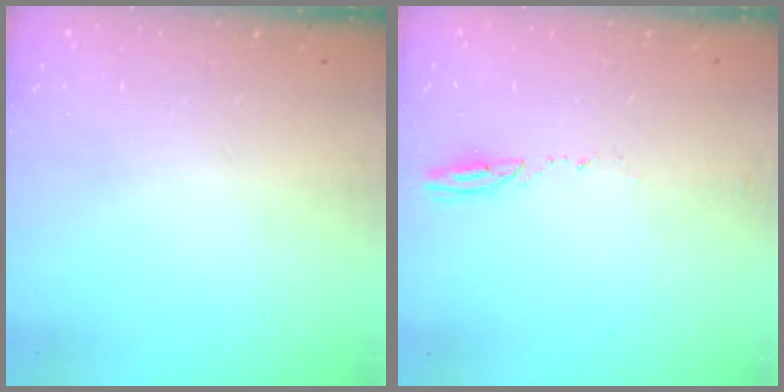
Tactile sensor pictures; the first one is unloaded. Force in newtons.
{"total": 3.1, "press": 3.0, "slide": 0.4}